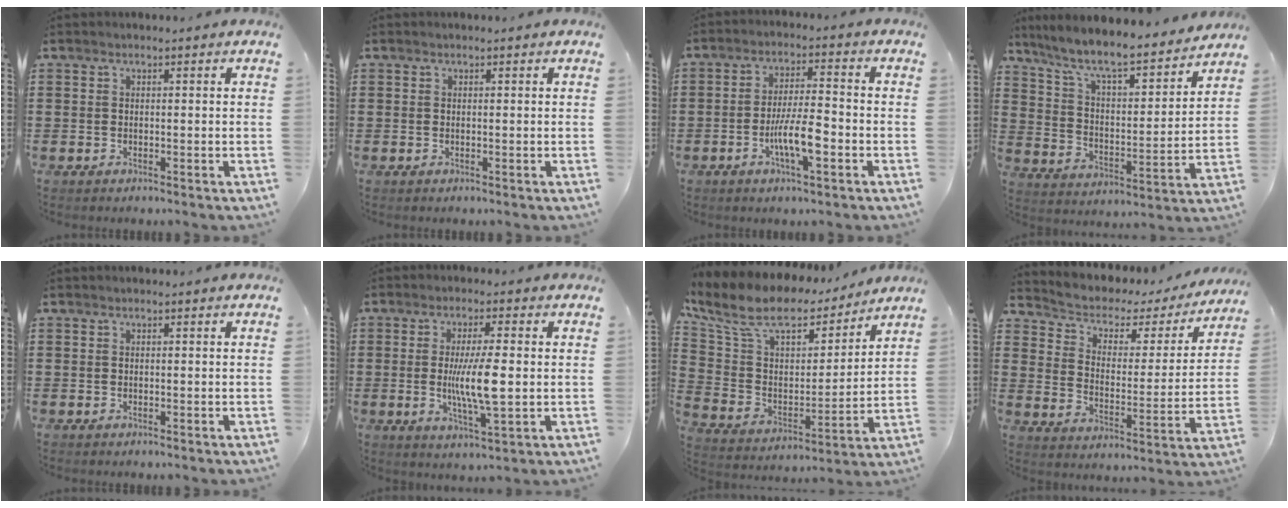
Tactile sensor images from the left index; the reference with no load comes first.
{"total": 0.0}
{"total": 7.2, "force": [-2.5, 1.8, 6.5], "torque": [-0.127, -0.002, -0.047]}
{"total": 7.9, "force": [7.0, 0.6, 3.6], "torque": [-0.100, -0.050, 0.114]}
{"total": 0.0}
{"total": 7.9, "force": [-0.2, 1.6, 7.7], "torque": [-0.143, -0.008, -0.011]}
{"total": 11.0, "force": [8.5, 4.5, 5.3], "torque": [-0.144, -0.043, 0.146]}
{"total": 3.4, "force": [2.3, 2.3, 0.9], "torque": [-0.039, -0.021, 0.028]}